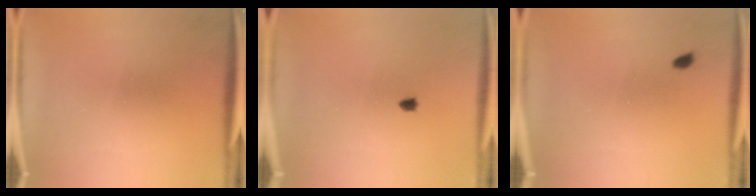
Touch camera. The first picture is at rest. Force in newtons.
{"total": 0.6}
{"total": 0.9}